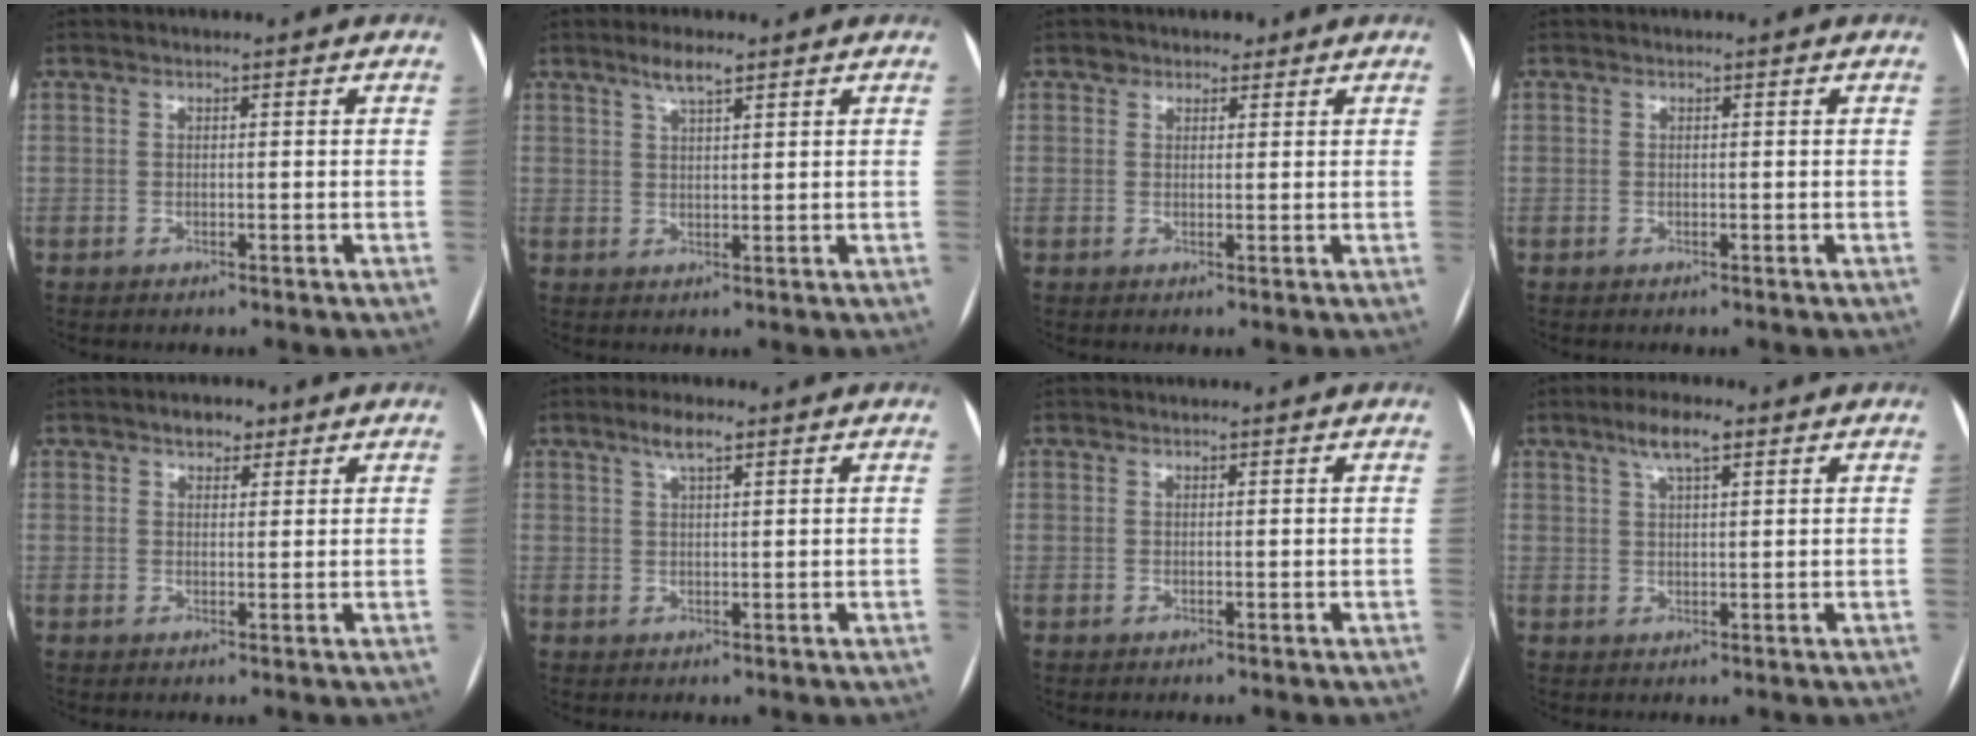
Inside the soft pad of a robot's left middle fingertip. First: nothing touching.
{"total": 3.3, "force": [2.4, 0.4, 2.2], "torque": [-0.046, 0.004, 0.045]}
{"total": 2.1, "force": [1.4, 1.5, 0.2], "torque": [0.003, 0.007, 0.017]}
{"total": 0.0}
{"total": 3.0, "force": [2.0, 1.6, 1.5], "torque": [-0.022, 0.009, 0.030]}
{"total": 3.1, "force": [2.0, 0.5, 2.3], "torque": [-0.047, 0.007, 0.038]}
{"total": 2.0, "force": [-0.2, -1.7, -1.0], "torque": [0.019, 0.003, 0.001]}
{"total": 4.8, "force": [2.9, 1.0, 3.7], "torque": [-0.072, 0.012, 0.052]}